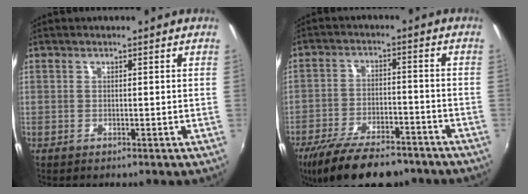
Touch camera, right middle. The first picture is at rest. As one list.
[{"total": 17.2, "force": [-13.3, 6.1, 9.0], "torque": [-0.187, -0.030, -0.211]}]